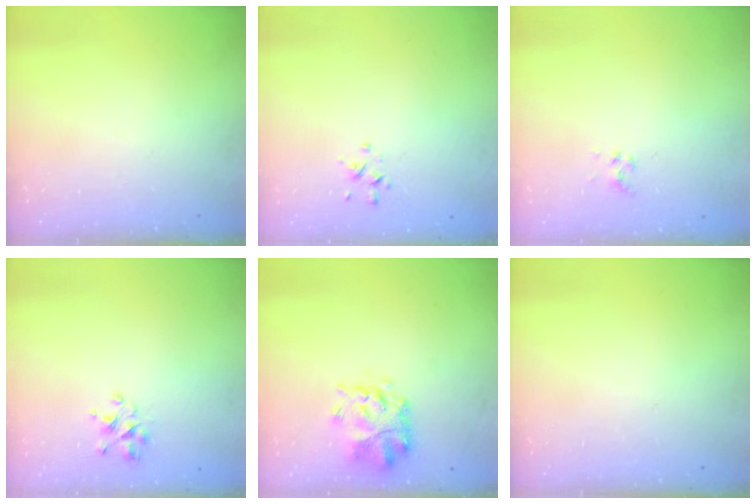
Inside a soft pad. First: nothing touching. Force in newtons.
{"total": 0.6, "press": 0.4, "slide": 0.5}
{"total": 2.3, "press": 2.1, "slide": 1.0}
{"total": 3.2, "press": 2.9, "slide": 1.2}
{"total": 3.8, "press": 3.5, "slide": 1.6}
{"total": 0.0}